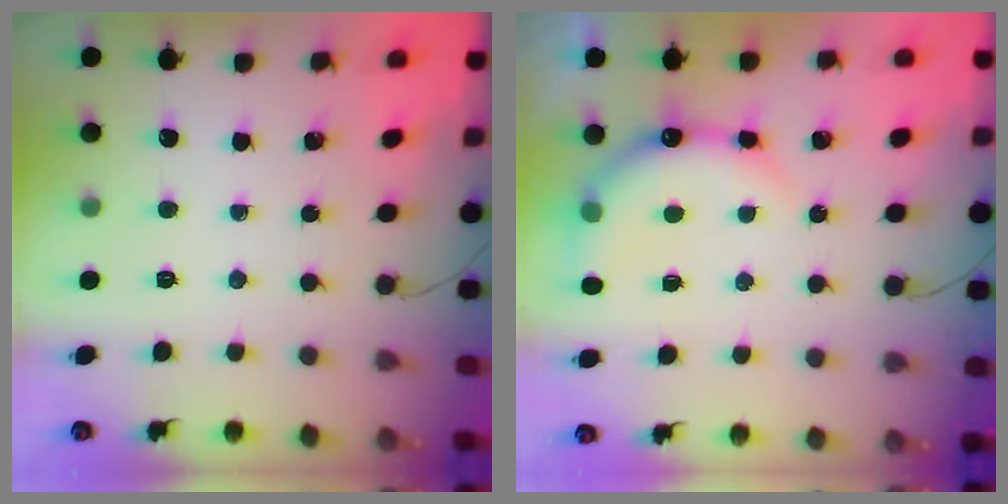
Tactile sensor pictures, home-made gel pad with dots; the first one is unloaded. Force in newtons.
{"total": 8.9, "press": 8.8, "slide": 0.8}